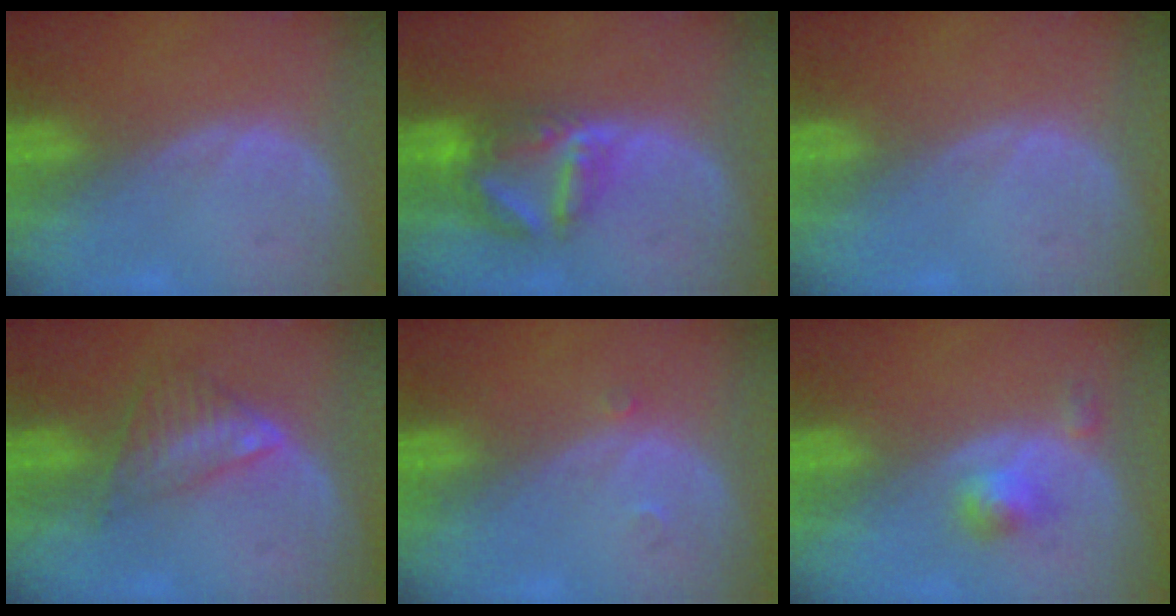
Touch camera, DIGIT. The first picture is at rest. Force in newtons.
{"total": 6.6, "press": 6.4, "slide": 1.5}
{"total": 0.0}
{"total": 6.0, "press": 5.2, "slide": 3.0}
{"total": 0.9, "press": 0.7, "slide": 0.5}
{"total": 3.0, "press": 2.8, "slide": 1.2}